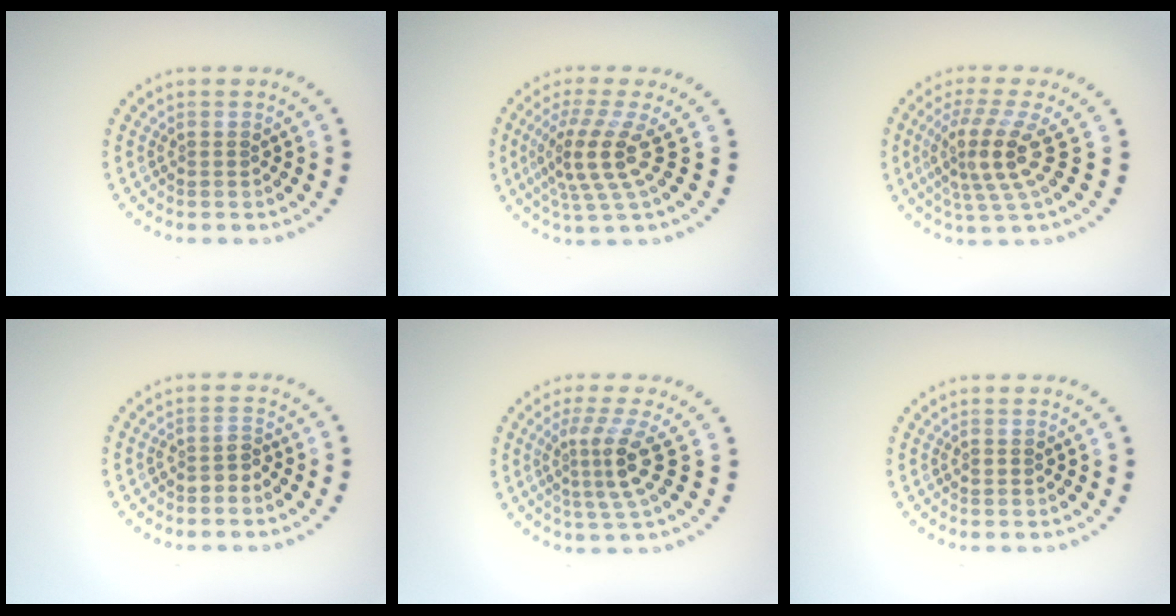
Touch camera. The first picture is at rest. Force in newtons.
{"total": 4.5, "press": 3.2, "slide": 3.2}
{"total": 4.2, "press": 3.1, "slide": 2.8}
{"total": 1.4, "press": 1.2, "slide": 0.7}
{"total": 3.7, "press": 2.6, "slide": 2.6}
{"total": 0.6, "press": 0.6, "slide": 0.1}